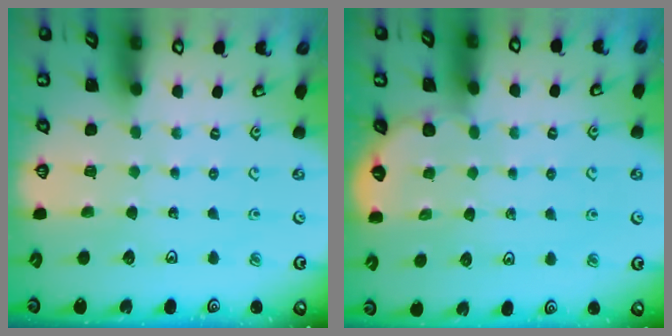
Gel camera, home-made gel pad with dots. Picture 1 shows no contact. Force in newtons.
{"total": 3.2, "press": 3.2, "slide": 0.2}